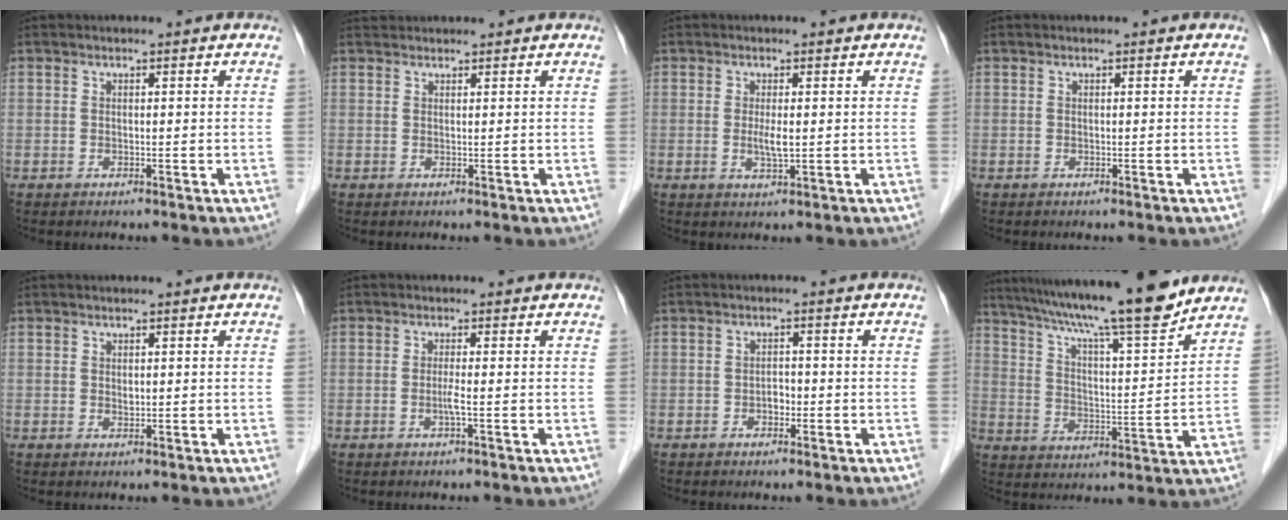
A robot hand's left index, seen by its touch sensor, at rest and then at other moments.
{"total": 1.8, "force": [1.8, 0.4, 0.2], "torque": [-0.009, 0.026, 0.034]}
{"total": 2.5, "force": [0.0, 0.4, 2.5], "torque": [-0.052, -0.005, 0.002]}
{"total": 0.0}
{"total": 0.7, "force": [0.2, 0.4, 0.5], "torque": [-0.011, -0.001, 0.005]}
{"total": 1.4, "force": [-0.5, -0.3, 1.3], "torque": [-0.029, -0.002, -0.010]}
{"total": 1.6, "force": [-0.7, 1.0, 1.1], "torque": [-0.015, 0.005, -0.011]}
{"total": 17.9, "force": [15.1, -0.1, 9.6], "torque": [-0.159, 0.005, 0.235]}